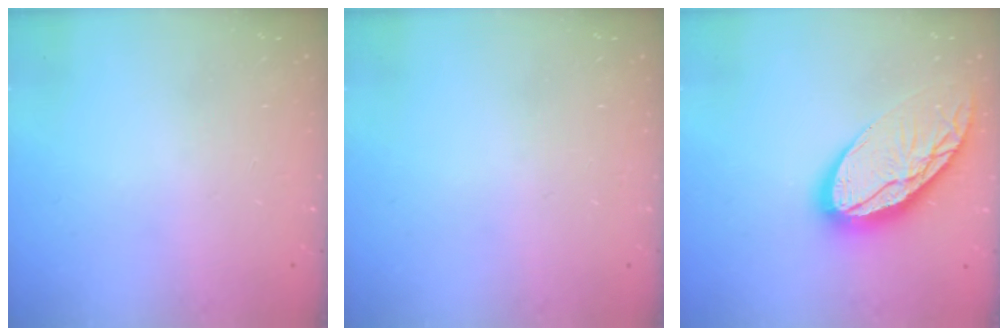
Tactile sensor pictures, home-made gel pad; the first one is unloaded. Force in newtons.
{"total": 0.0}
{"total": 17.0, "press": 16.9, "slide": 1.4}